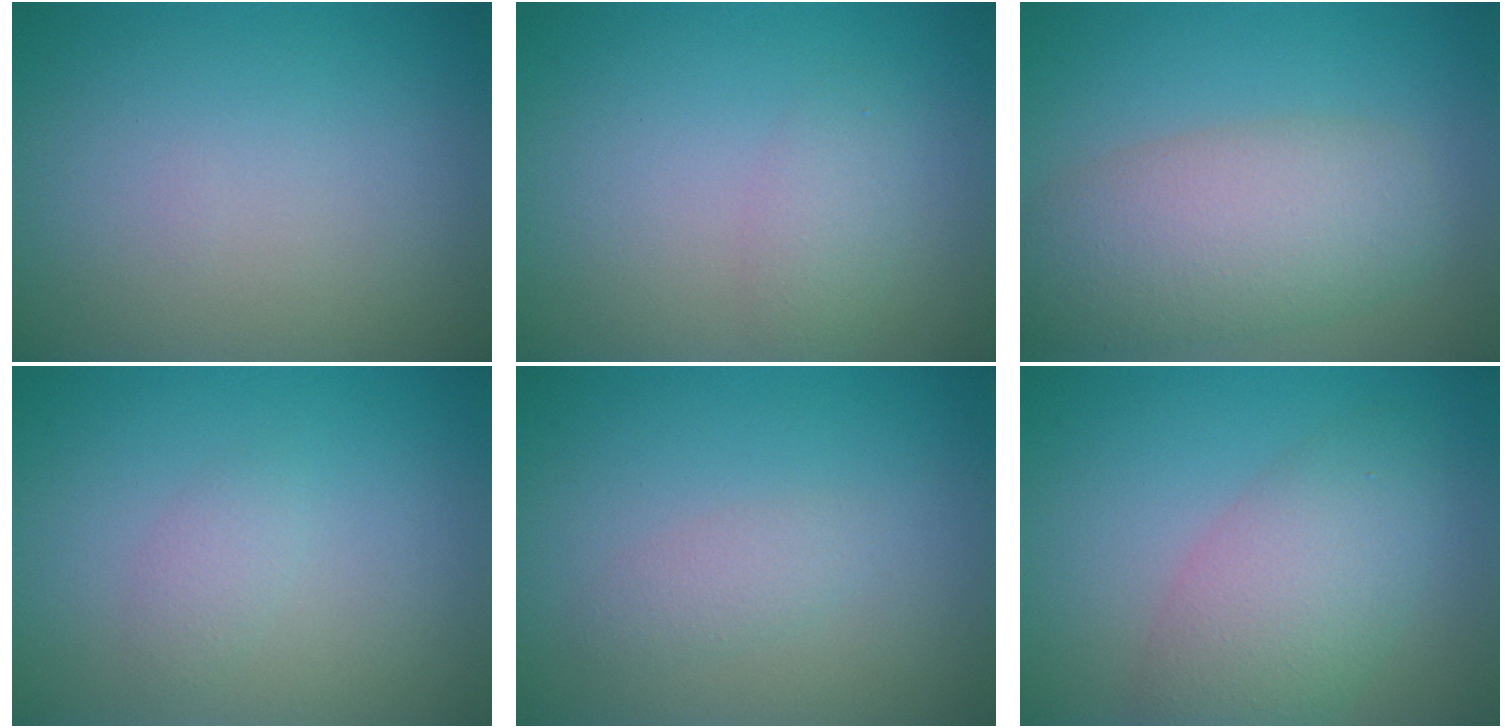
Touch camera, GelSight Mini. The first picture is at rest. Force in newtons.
{"total": 1.6, "press": 1.6, "slide": 0.1}
{"total": 6.8, "press": 6.8, "slide": 0.4}
{"total": 1.2, "press": 1.2, "slide": 0.1}
{"total": 1.3, "press": 1.3, "slide": 0.1}
{"total": 5.3, "press": 5.3, "slide": 0.1}